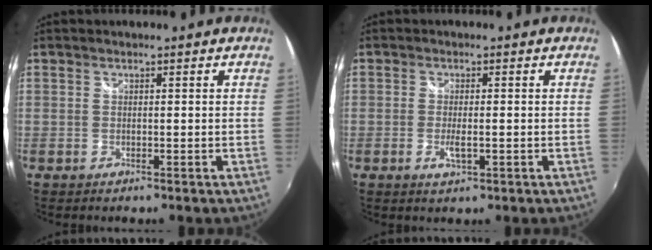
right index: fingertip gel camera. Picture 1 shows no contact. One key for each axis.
{"total": 3.2, "fx": -1.0, "fy": 0.8, "fz": 2.9, "tx": -0.056, "ty": -0.007, "tz": -0.015}